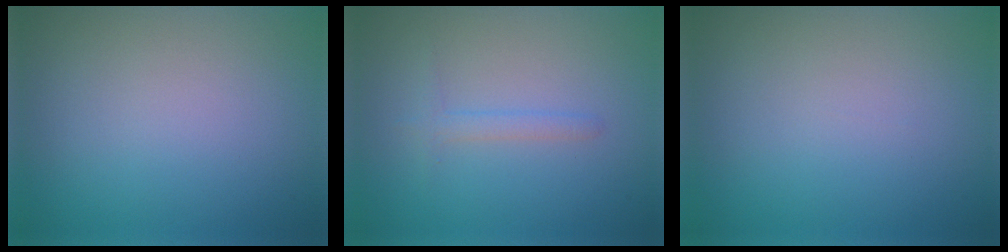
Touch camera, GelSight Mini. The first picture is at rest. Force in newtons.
{"total": 1.2, "press": 1.2, "slide": 0.1}
{"total": 0.0}